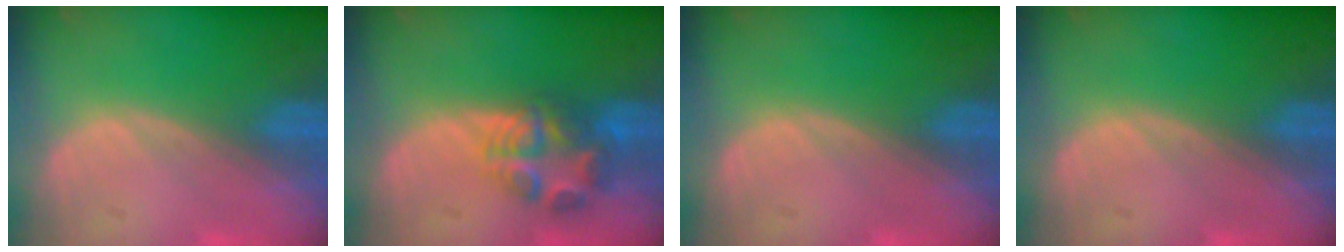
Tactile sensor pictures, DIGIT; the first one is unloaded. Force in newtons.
{"total": 6.4, "press": 6.3, "slide": 1.4}
{"total": 0.0}
{"total": 0.0}